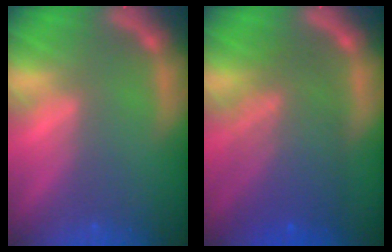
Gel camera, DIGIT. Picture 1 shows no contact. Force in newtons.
{"total": 8.1}